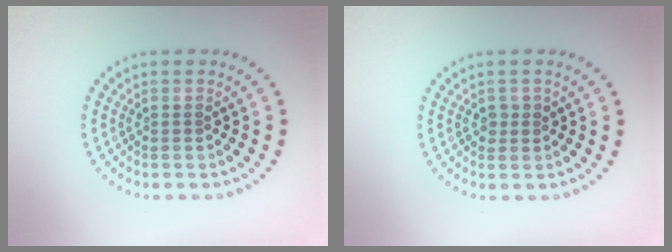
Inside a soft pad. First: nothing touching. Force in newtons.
{"total": 0.9, "press": 0.9, "slide": 0.2}